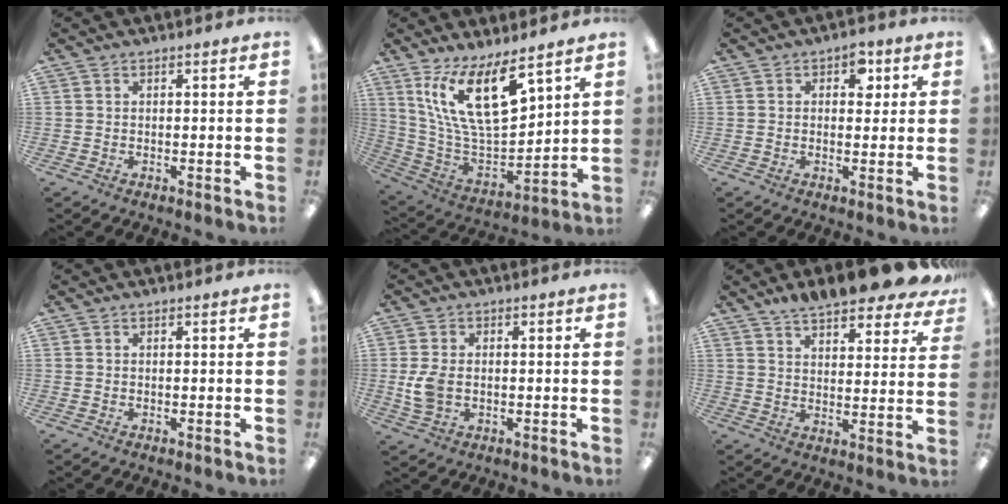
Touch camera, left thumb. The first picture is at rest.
{"total": 19.5, "force": [10.9, 7.8, 14.2], "torque": [-0.283, -0.058, 0.191]}
{"total": 4.8, "force": [1.8, 3.0, 3.3], "torque": [-0.029, -0.006, 0.023]}
{"total": 0.0}
{"total": 6.0, "force": [-0.4, 4.0, 4.5], "torque": [-0.096, -0.004, -0.012]}
{"total": 9.6, "force": [8.4, 2.0, 4.3], "torque": [-0.059, -0.060, 0.145]}